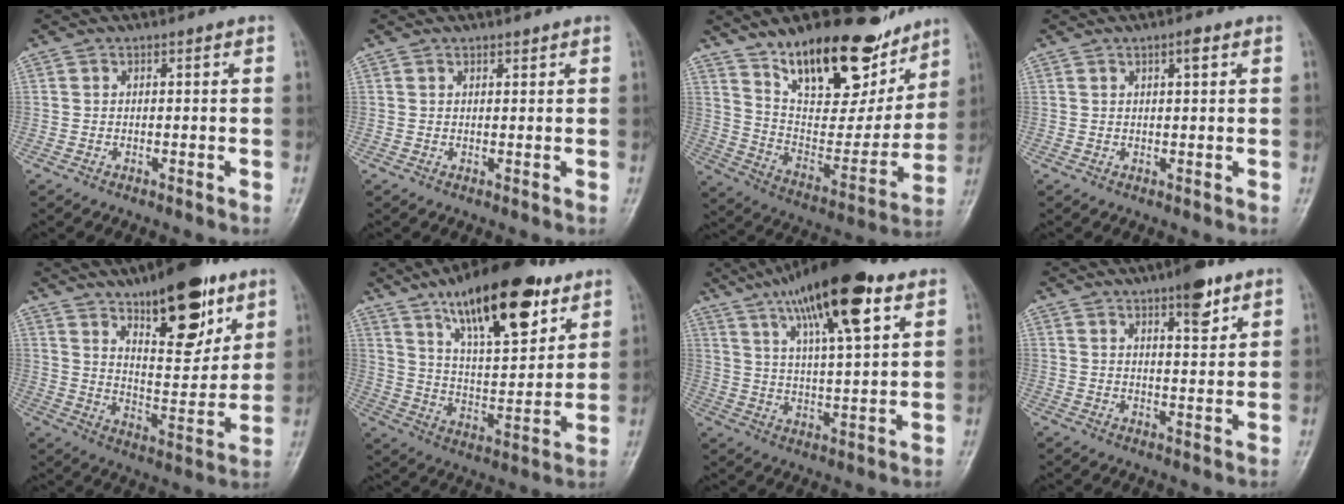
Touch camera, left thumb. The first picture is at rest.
{"total": 0.9, "force": [0.8, 0.3, 0.3], "torque": [-0.003, -0.005, 0.012]}
{"total": 25.7, "force": [17.2, 11.1, 15.4], "torque": [-0.188, -0.074, 0.279]}
{"total": 1.9, "force": [1.0, 0.5, 1.6], "torque": [-0.023, -0.002, 0.015]}
{"total": 16.1, "force": [9.9, 5.4, 11.4], "torque": [-0.140, -0.064, 0.165]}
{"total": 21.5, "force": [12.8, 7.9, 15.4], "torque": [-0.213, -0.054, 0.217]}
{"total": 19.5, "force": [11.0, 5.2, 15.3], "torque": [-0.244, -0.023, 0.185]}
{"total": 7.0, "force": [4.4, 2.1, 5.0], "torque": [-0.059, -0.024, 0.062]}